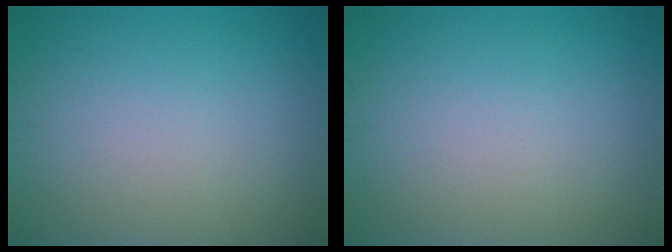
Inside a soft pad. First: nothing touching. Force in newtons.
{"total": 0.0}